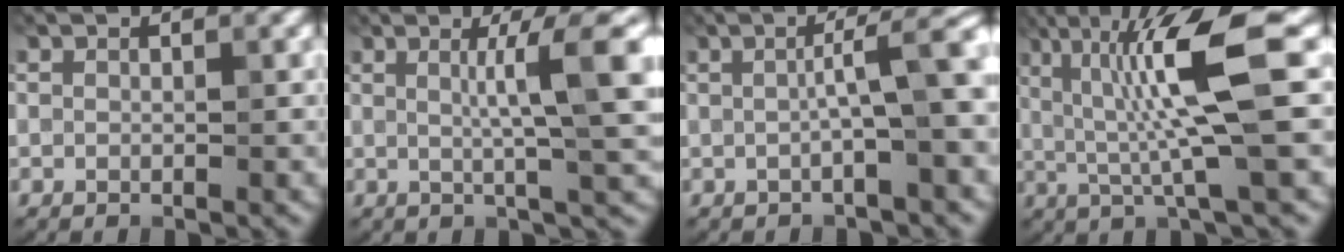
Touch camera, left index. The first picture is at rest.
{"total": 6.1, "force": [1.1, 0.6, 6.0], "torque": [-0.087, 0.013, 0.019]}
{"total": 4.6, "force": [0.2, 0.3, 4.6], "torque": [-0.077, 0.020, -0.002]}
{"total": 9.3, "force": [1.6, 1.1, 9.1], "torque": [-0.155, 0.003, 0.031]}